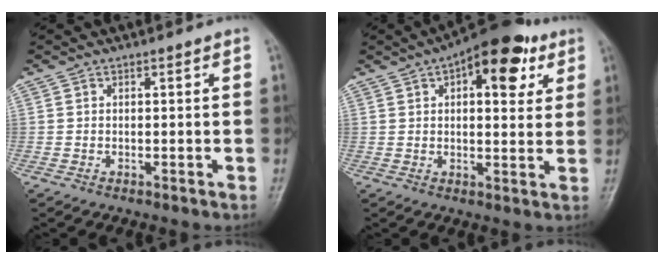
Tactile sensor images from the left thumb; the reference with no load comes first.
{"total": 14.3, "force": [6.5, 6.6, 10.9], "torque": [-0.109, -0.002, 0.083]}